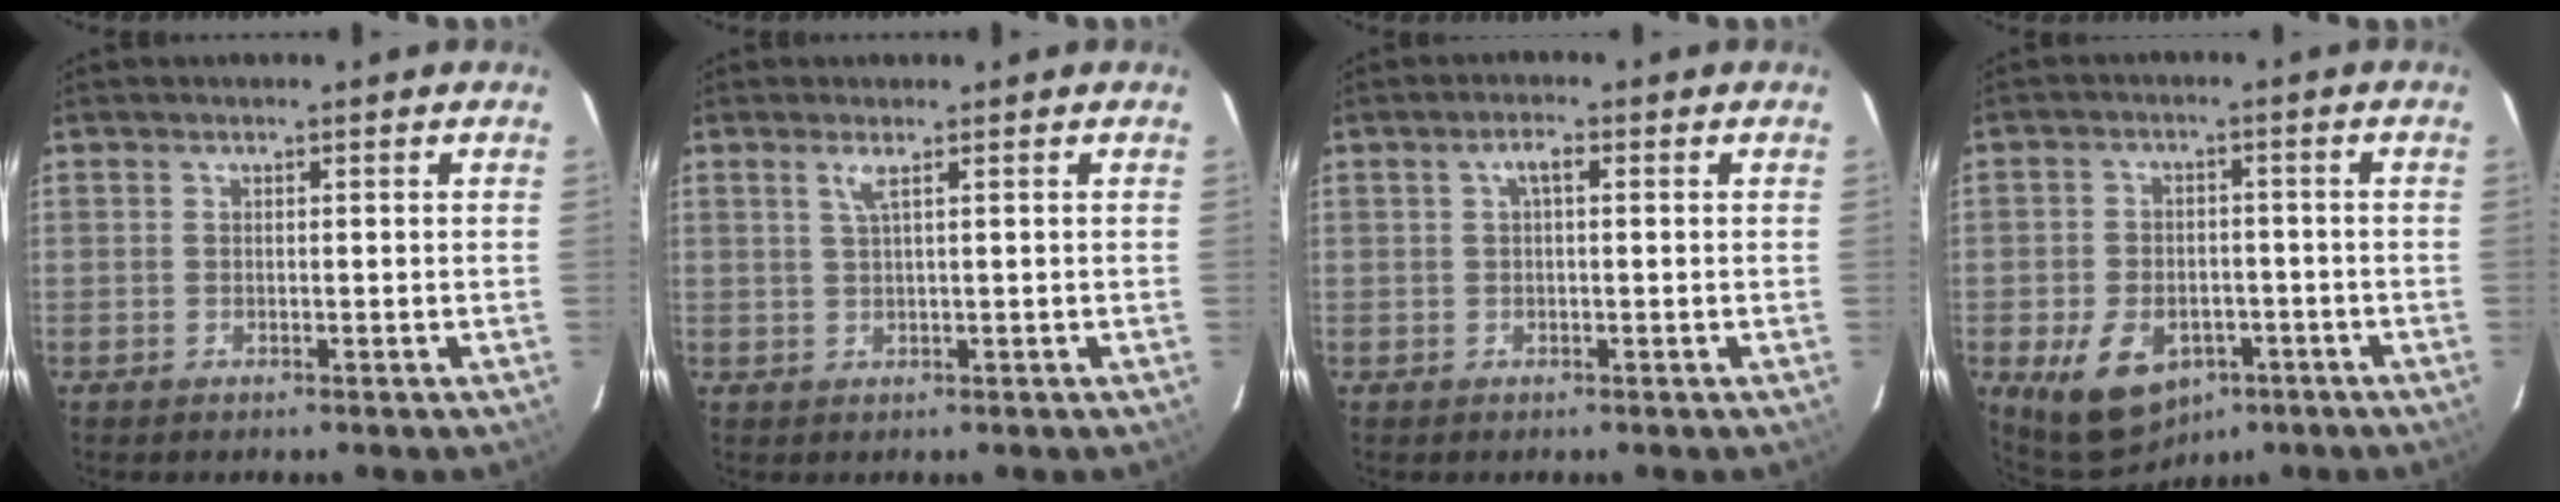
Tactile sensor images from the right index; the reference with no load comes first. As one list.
[{"total": 1.8, "force": [0.8, -0.4, 1.5], "torque": [-0.030, -0.001, 0.018]}, {"total": 2.1, "force": [0.4, 0.7, 2.0], "torque": [-0.039, 0.010, 0.007]}, {"total": 12.0, "force": [-6.0, 8.4, 6.2], "torque": [-0.143, -0.002, -0.075]}]